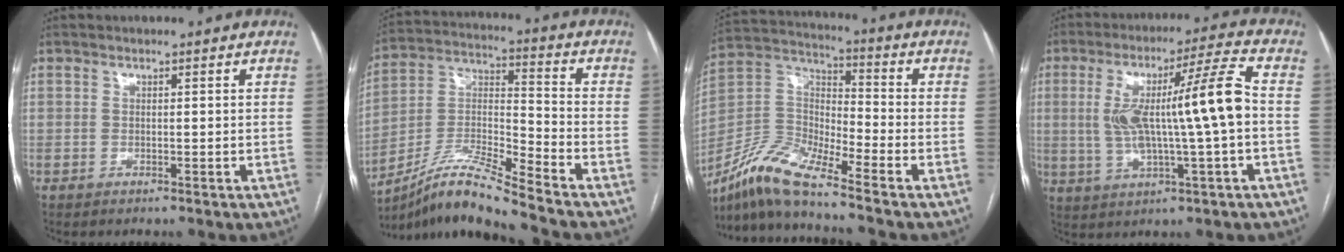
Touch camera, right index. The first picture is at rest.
{"total": 12.3, "force": [-10.6, -1.4, 6.0], "torque": [-0.120, 0.005, -0.198]}
{"total": 10.5, "force": [-9.1, 0.3, 5.3], "torque": [-0.123, 0.010, -0.179]}
{"total": 13.7, "force": [0.2, 0.3, 13.7], "torque": [-0.249, 0.022, 0.005]}